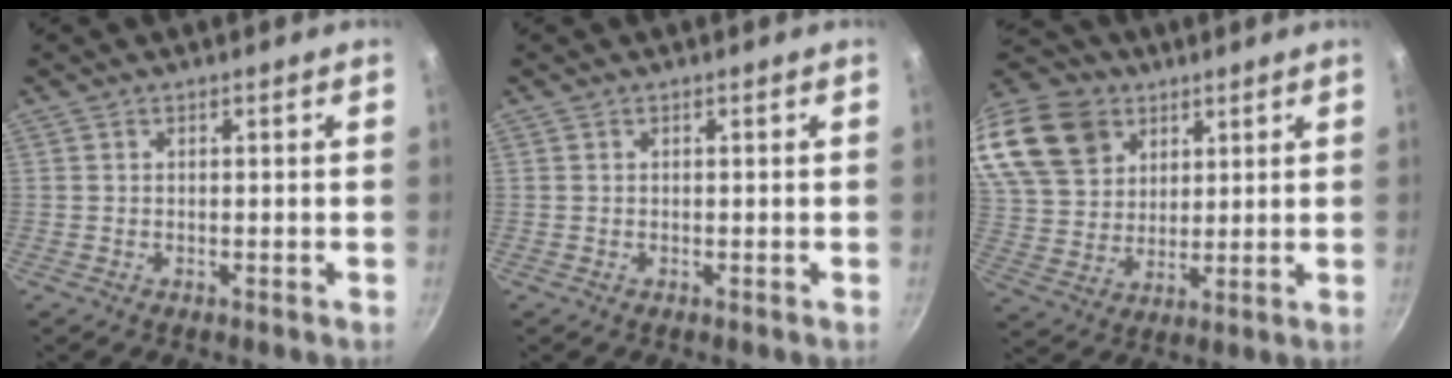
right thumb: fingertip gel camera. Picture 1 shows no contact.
{"total": 0.0}
{"total": 22.4, "force": [11.9, 16.2, 9.9], "torque": [-0.216, -0.001, 0.232]}